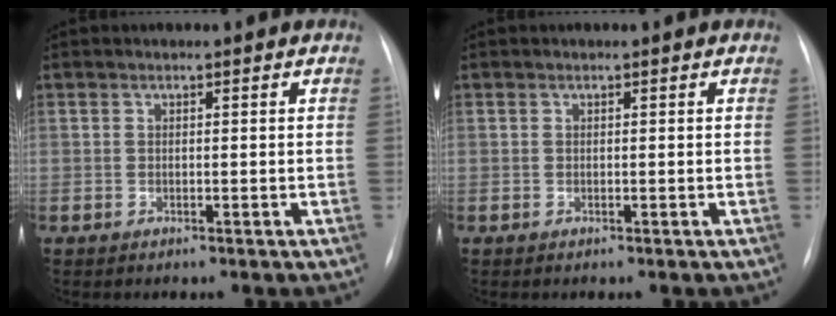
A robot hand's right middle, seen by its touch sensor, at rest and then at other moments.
{"total": 0.0}